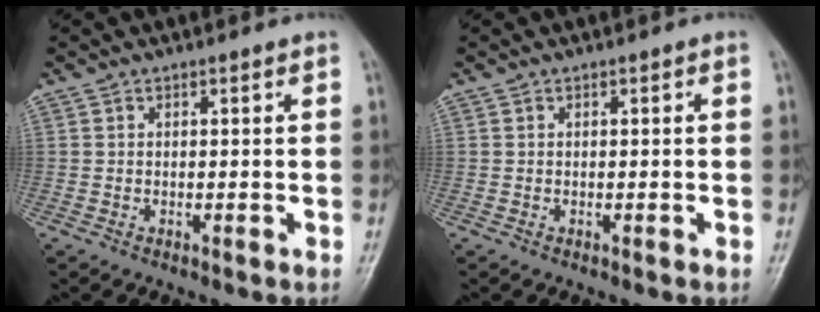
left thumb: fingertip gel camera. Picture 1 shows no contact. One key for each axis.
{"total": 0.0}